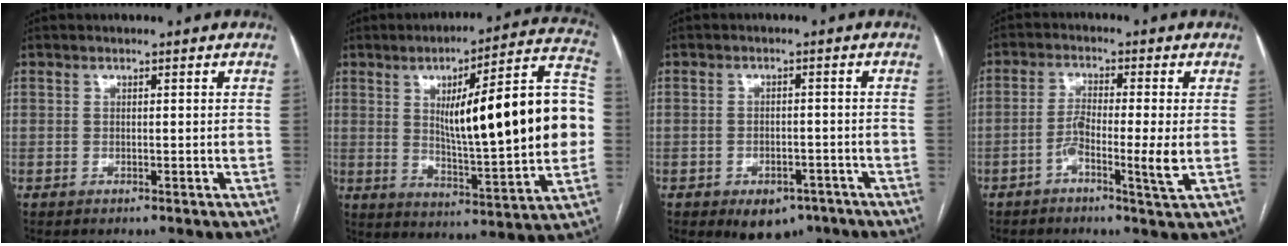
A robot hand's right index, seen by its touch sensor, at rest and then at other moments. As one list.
[{"total": 24.2, "force": [2.2, 3.3, 23.8], "torque": [-0.302, 0.030, 0.031]}, {"total": 5.9, "force": [-3.7, 3.7, 2.7], "torque": [-0.025, 0.004, -0.046]}, {"total": 6.0, "force": [-1.7, 0.0, 5.7], "torque": [-0.107, -0.001, -0.033]}]